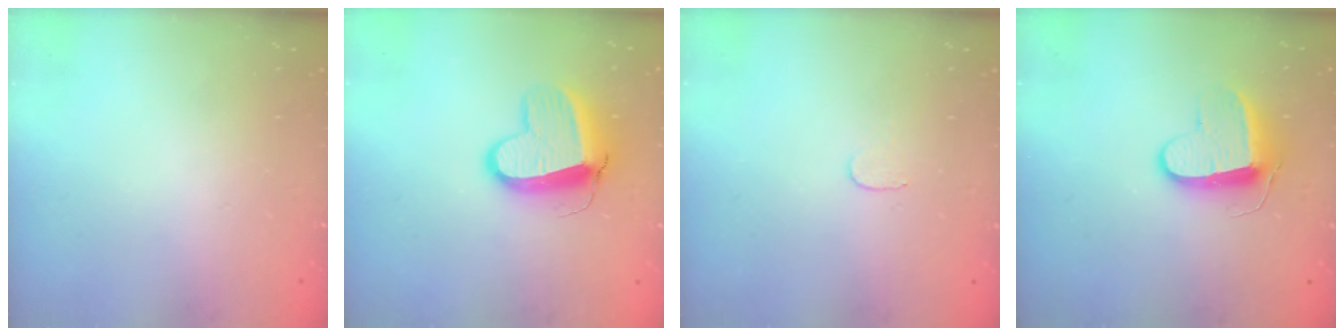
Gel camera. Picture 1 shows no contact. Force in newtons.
{"total": 11.5, "press": 11.4, "slide": 1.3}
{"total": 3.0, "press": 3.0, "slide": 0.3}
{"total": 9.6, "press": 9.6, "slide": 0.2}